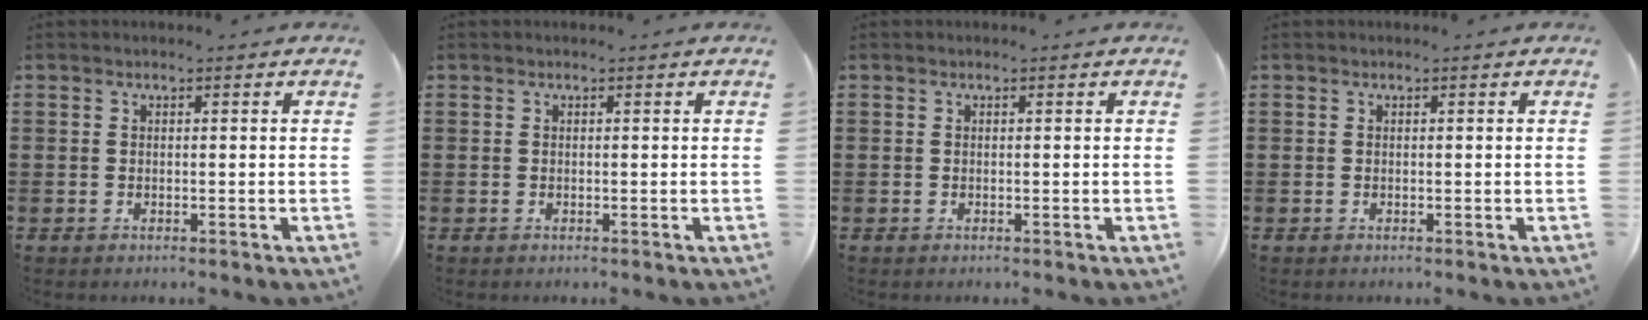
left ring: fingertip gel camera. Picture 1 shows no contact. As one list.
[{"total": 0.0}, {"total": 0.0}, {"total": 0.0}]